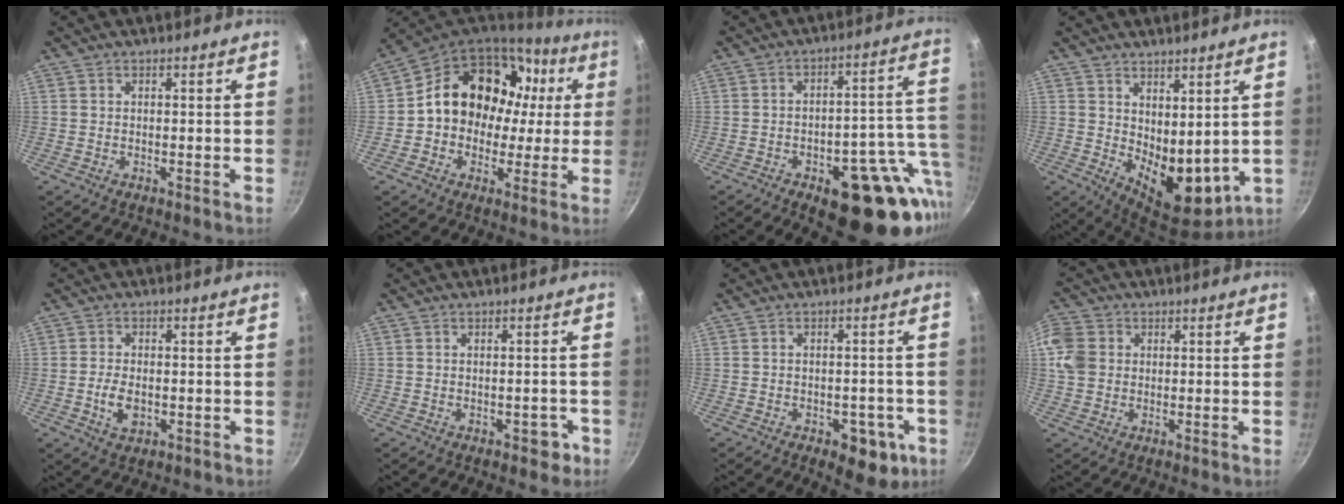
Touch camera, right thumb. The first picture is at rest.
{"total": 20.1, "force": [3.0, 16.3, 11.4], "torque": [-0.157, 0.047, 0.048]}
{"total": 21.0, "force": [-6.6, 9.7, 17.5], "torque": [-0.168, 0.021, -0.080]}
{"total": 11.2, "force": [3.0, 6.3, 8.8], "torque": [-0.104, -0.048, 0.064]}
{"total": 5.0, "force": [-1.1, 3.1, 3.8], "torque": [-0.070, 0.005, -0.018]}
{"total": 2.9, "force": [-1.3, 1.8, 1.9], "torque": [-0.002, 0.017, -0.009]}
{"total": 8.6, "force": [-3.5, 5.1, 6.1], "torque": [-0.041, 0.014, -0.035]}
{"total": 6.5, "force": [0.8, 5.6, 3.2], "torque": [-0.050, 0.000, 0.005]}